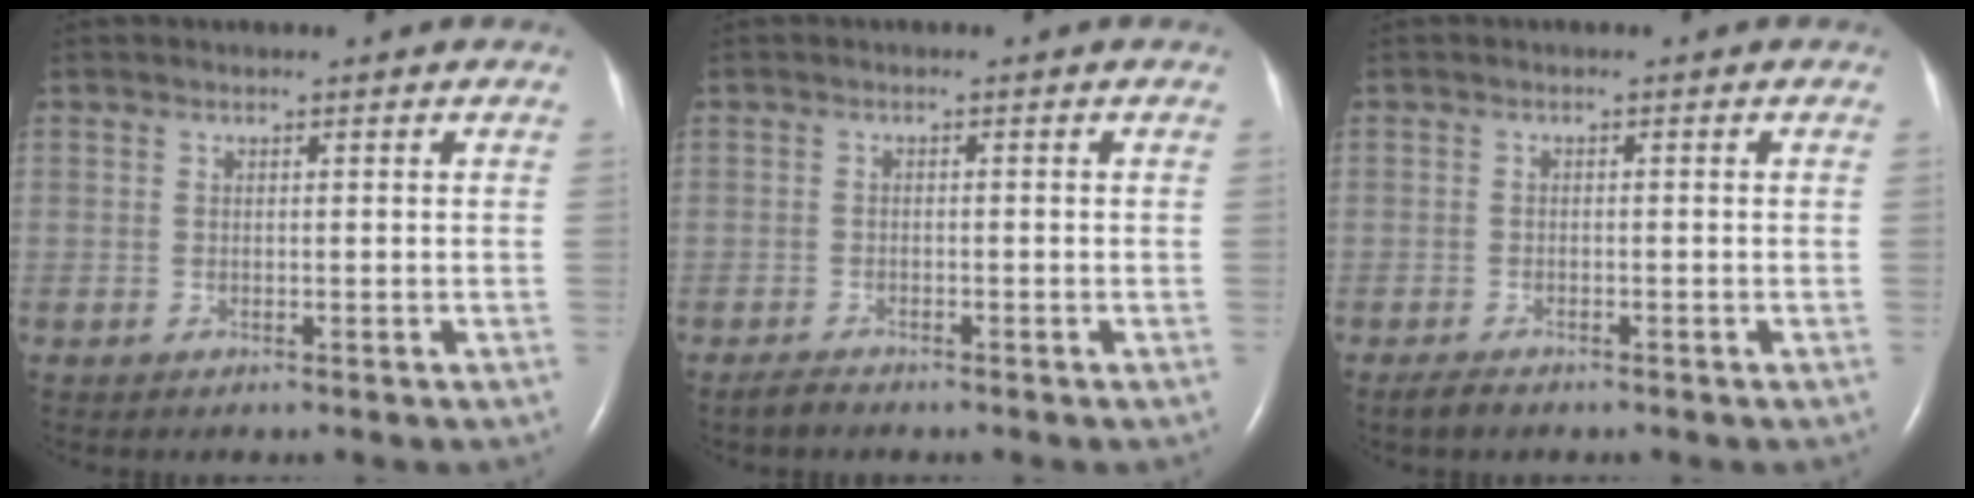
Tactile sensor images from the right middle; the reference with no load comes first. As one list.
[{"total": 1.4, "force": [-1.3, 0.3, 0.5], "torque": [-0.019, -0.004, -0.022]}, {"total": 1.8, "force": [-1.5, 0.6, 0.8], "torque": [-0.026, -0.004, -0.023]}]